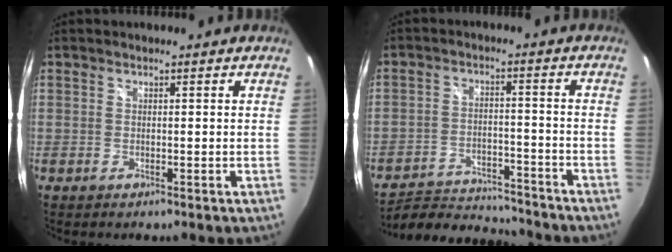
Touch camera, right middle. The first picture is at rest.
{"total": 12.3, "force": [-11.6, 2.3, 3.4], "torque": [-0.085, 0.004, -0.183]}